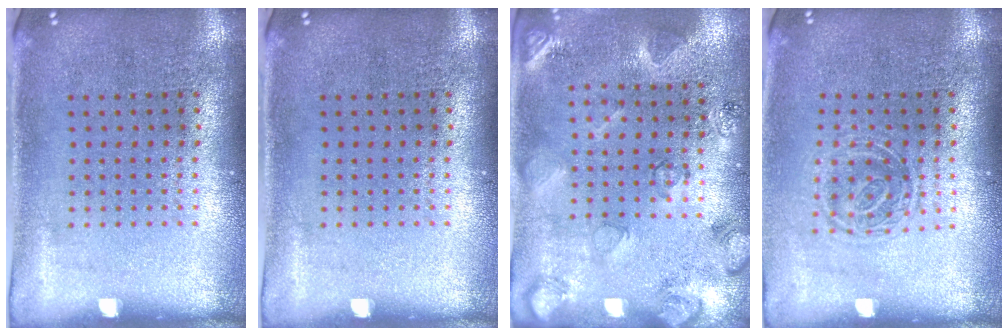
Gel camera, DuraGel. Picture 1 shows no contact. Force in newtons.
{"total": 0.0}
{"total": 2.1, "press": 1.9, "slide": 0.8}
{"total": 1.2, "press": 1.0, "slide": 0.7}